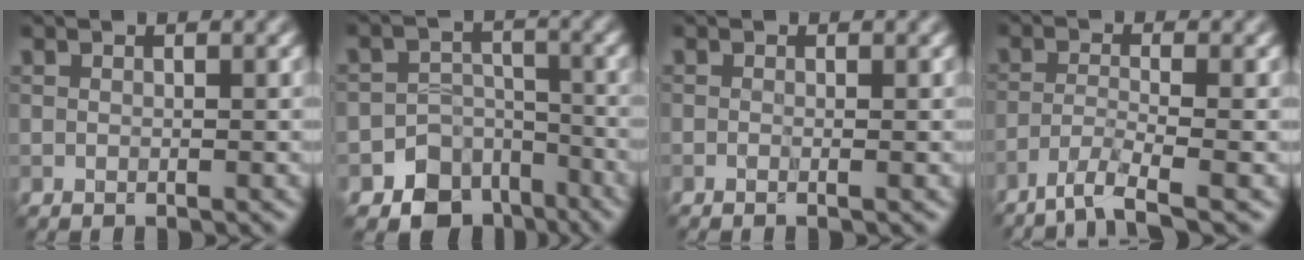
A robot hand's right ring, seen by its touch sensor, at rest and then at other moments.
{"total": 6.2, "force": [-3.8, 4.5, 1.9], "torque": [-0.005, 0.001, -0.062]}
{"total": 0.7, "force": [-0.1, 0.2, 0.7], "torque": [-0.009, -0.009, -0.006]}
{"total": 3.7, "force": [-2.6, 0.4, 2.5], "torque": [-0.045, -0.002, -0.059]}